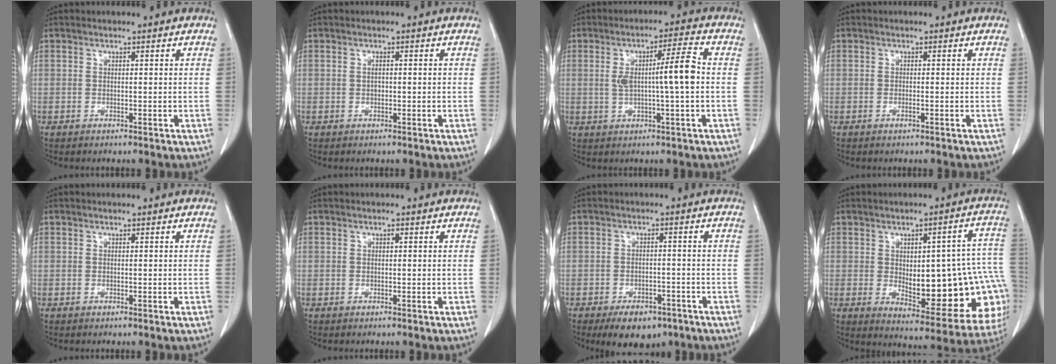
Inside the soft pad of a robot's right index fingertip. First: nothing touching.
{"total": 0.7, "force": [-0.2, 0.4, 0.6], "torque": [-0.013, 0.001, -0.002]}
{"total": 7.3, "force": [0.0, 0.2, 7.3], "torque": [-0.123, 0.012, 0.002]}
{"total": 0.6, "force": [-0.4, 0.0, 0.5], "torque": [-0.011, -0.001, -0.006]}
{"total": 0.0}
{"total": 0.0}
{"total": 7.6, "force": [-5.4, 3.9, 3.8], "torque": [-0.052, 0.003, -0.075]}
{"total": 20.5, "force": [-2.6, 7.6, 18.8], "torque": [-0.168, 0.031, -0.003]}